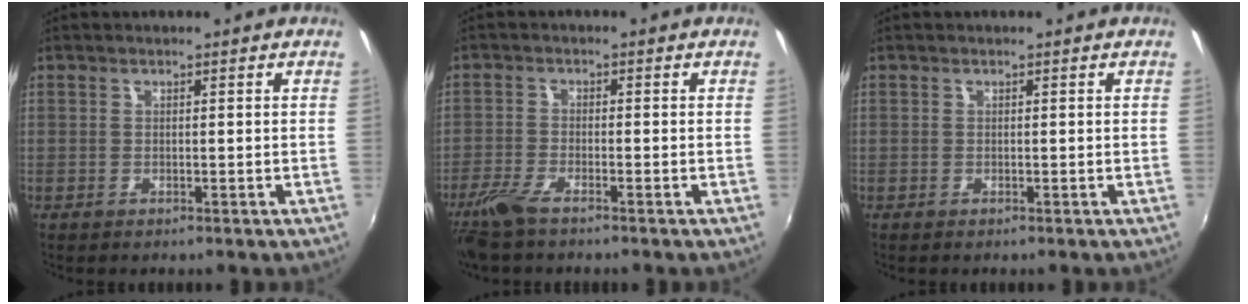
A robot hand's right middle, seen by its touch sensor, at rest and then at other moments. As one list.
[{"total": 5.4, "force": [-4.2, 1.0, 3.2], "torque": [-0.087, -0.011, -0.087]}, {"total": 0.0}]